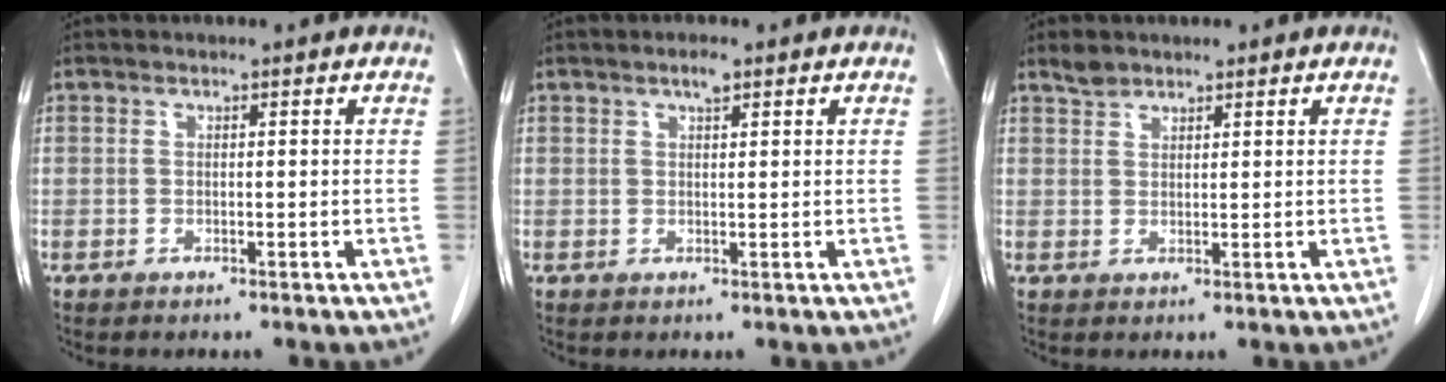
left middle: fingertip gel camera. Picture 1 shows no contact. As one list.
[{"total": 1.6, "force": [1.1, 0.3, 1.1], "torque": [-0.022, 0.001, 0.019]}, {"total": 2.0, "force": [1.8, 0.8, 0.3], "torque": [-0.009, 0.005, 0.034]}]